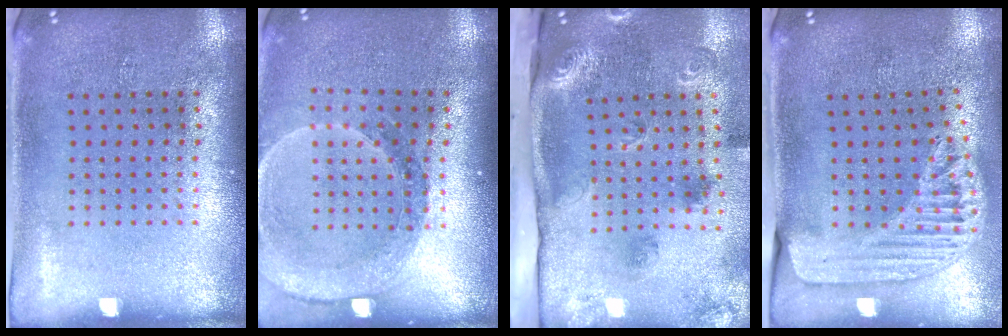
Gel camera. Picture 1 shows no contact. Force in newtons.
{"total": 1.5, "press": 1.5, "slide": 0.2}
{"total": 2.5, "press": 1.9, "slide": 1.7}
{"total": 1.6, "press": 1.5, "slide": 0.4}